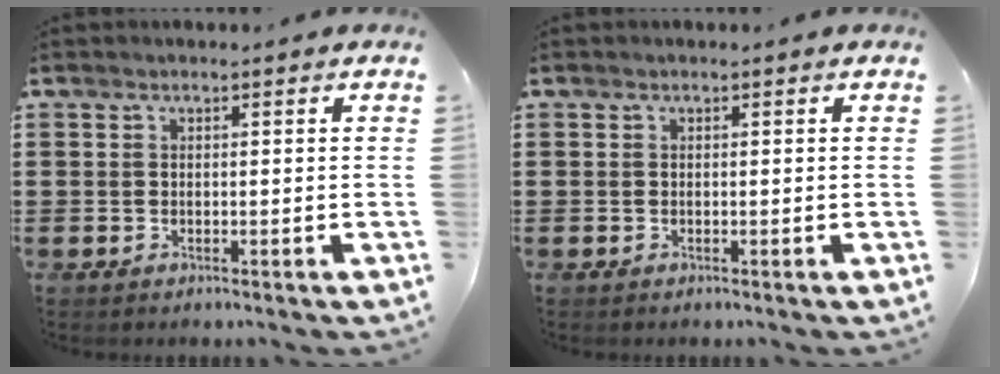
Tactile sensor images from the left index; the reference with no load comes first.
{"total": 0.0}